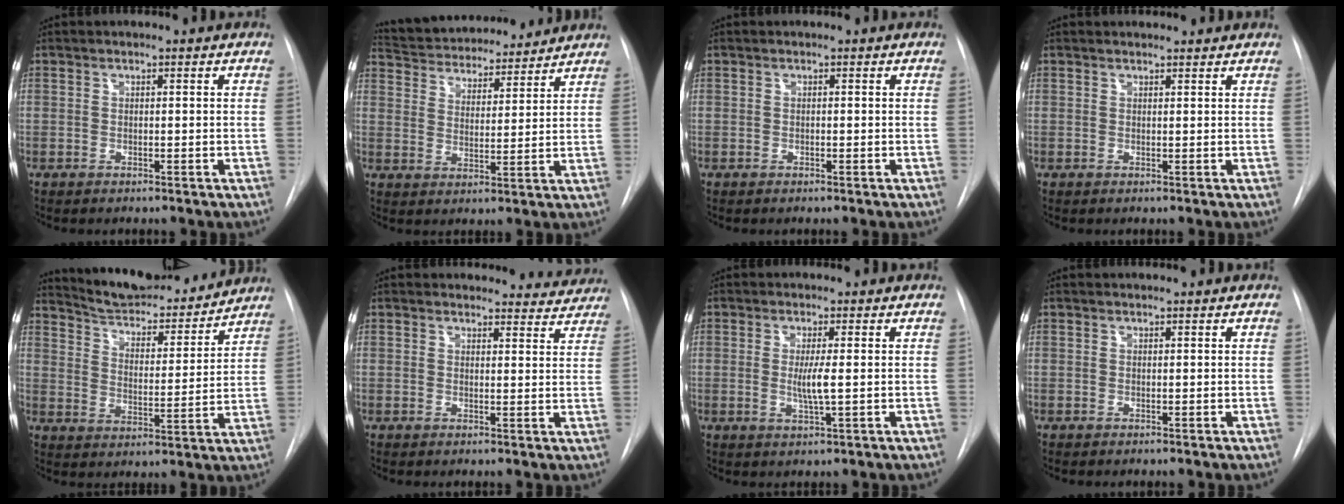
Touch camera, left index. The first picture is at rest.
{"total": 15.9, "force": [14.7, 3.9, 4.7], "torque": [-0.086, 0.018, 0.224]}
{"total": 0.9, "force": [-0.9, -0.1, -0.1], "torque": [0.004, -0.006, -0.014]}
{"total": 2.4, "force": [2.3, 0.6, 0.4], "torque": [-0.008, 0.012, 0.024]}
{"total": 17.4, "force": [16.1, 3.5, 5.6], "torque": [-0.078, -0.014, 0.235]}
{"total": 7.5, "force": [7.2, 2.2, -0.3], "torque": [0.043, -0.022, 0.050]}
{"total": 3.2, "force": [-0.8, -0.2, 3.1], "torque": [-0.065, -0.014, -0.011]}
{"total": 0.0}